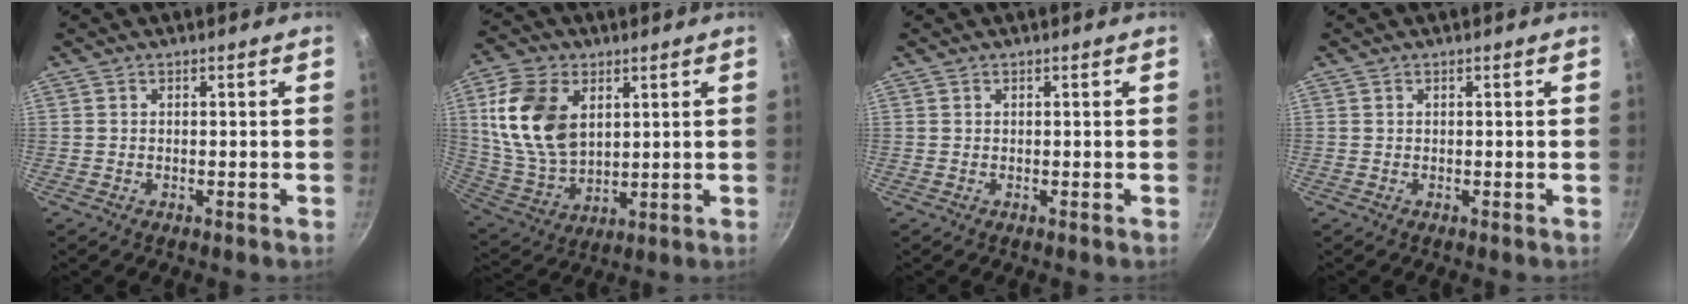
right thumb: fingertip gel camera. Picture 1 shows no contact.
{"total": 16.1, "force": [4.5, 10.6, 11.3], "torque": [-0.198, -0.013, 0.098]}
{"total": 0.0}
{"total": 0.0}